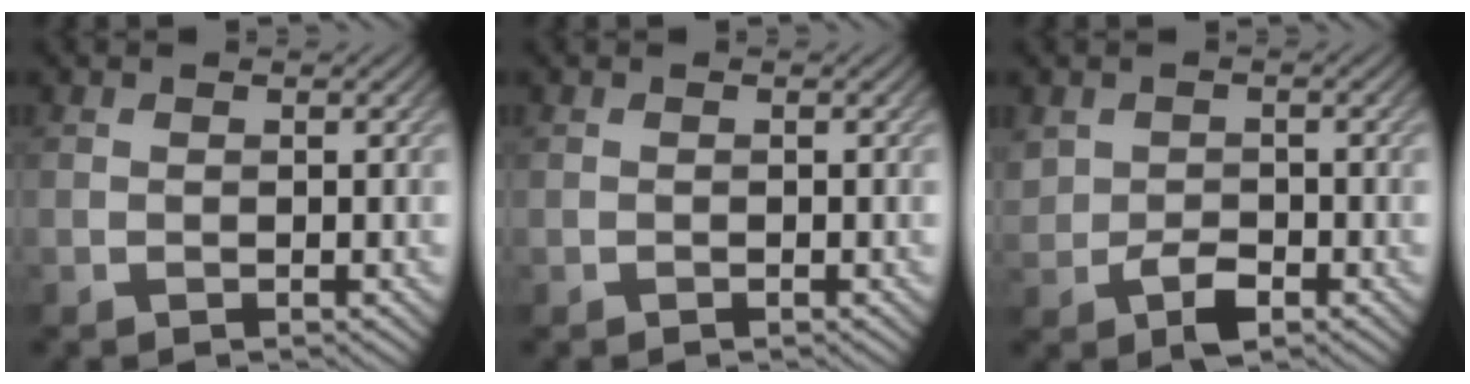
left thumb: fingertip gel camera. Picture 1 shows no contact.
{"total": 0.0}
{"total": 3.3, "force": [-1.3, 2.3, 2.1], "torque": [-0.046, -0.010, -0.025]}